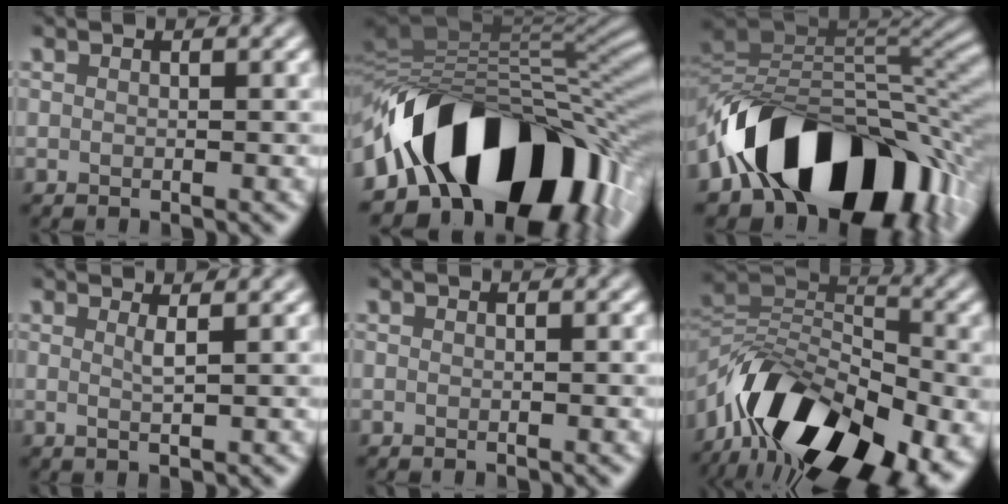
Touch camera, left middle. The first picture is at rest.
{"total": 16.2, "force": [-4.6, 10.2, 11.8], "torque": [-0.178, 0.004, -0.068]}
{"total": 14.6, "force": [-7.1, 8.9, 9.1], "torque": [-0.122, 0.005, -0.126]}
{"total": 1.8, "force": [0.9, 0.4, 1.5], "torque": [-0.022, -0.001, 0.008]}
{"total": 0.0}
{"total": 16.3, "force": [-8.7, 8.6, 10.8], "torque": [-0.195, 0.001, -0.161]}